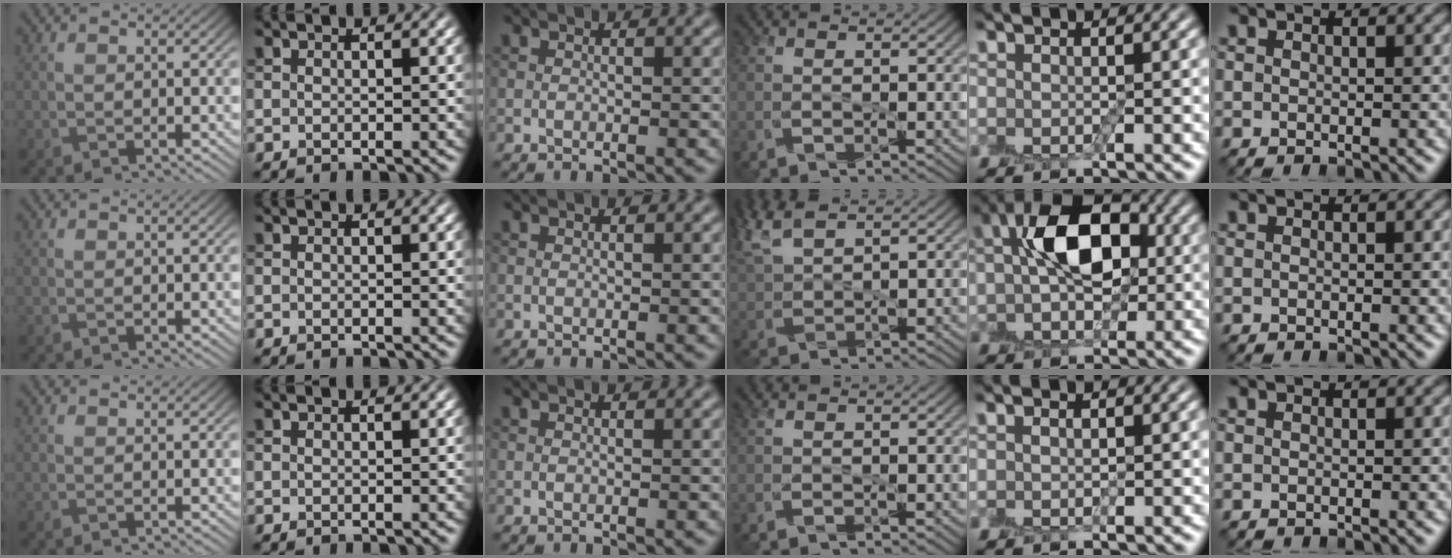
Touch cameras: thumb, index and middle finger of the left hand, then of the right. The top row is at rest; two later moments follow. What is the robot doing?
{"motion": "peel", "object": "shipping label"}